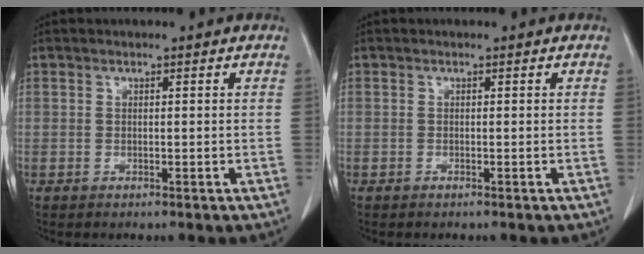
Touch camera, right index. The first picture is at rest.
{"total": 0.0}